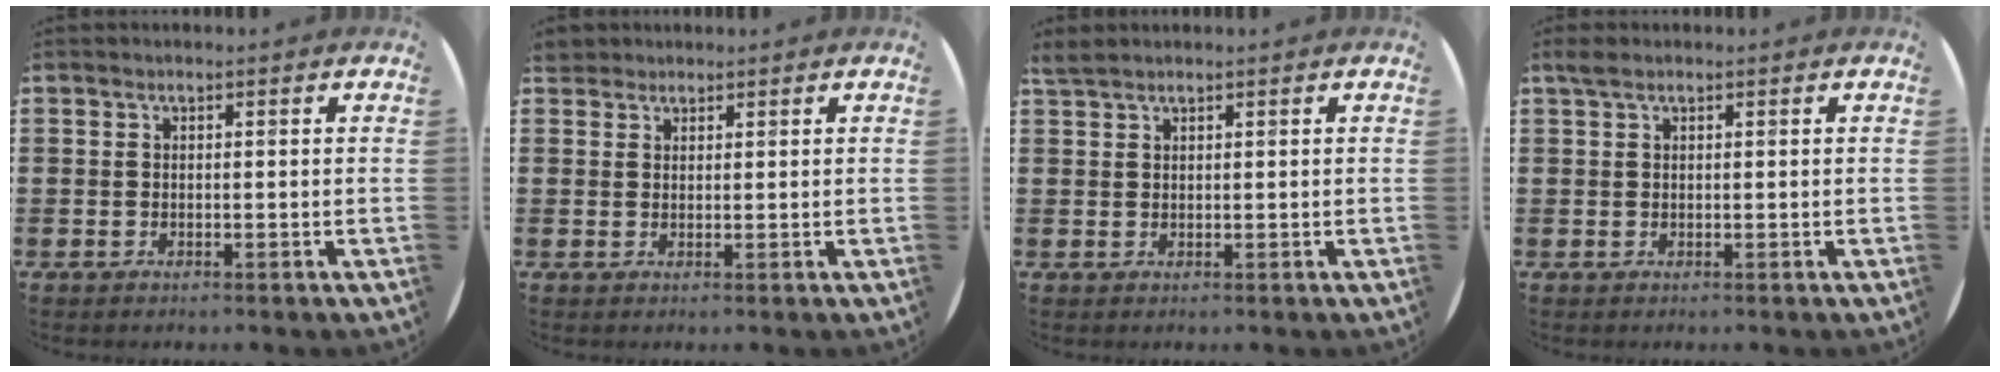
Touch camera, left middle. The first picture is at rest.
{"total": 1.8, "force": [1.6, 0.7, -0.1], "torque": [-0.002, 0.006, 0.033]}
{"total": 1.2, "force": [1.2, 0.1, 0.2], "torque": [-0.005, 0.002, 0.024]}
{"total": 1.0, "force": [0.7, 0.3, 0.5], "torque": [-0.011, 0.004, 0.013]}